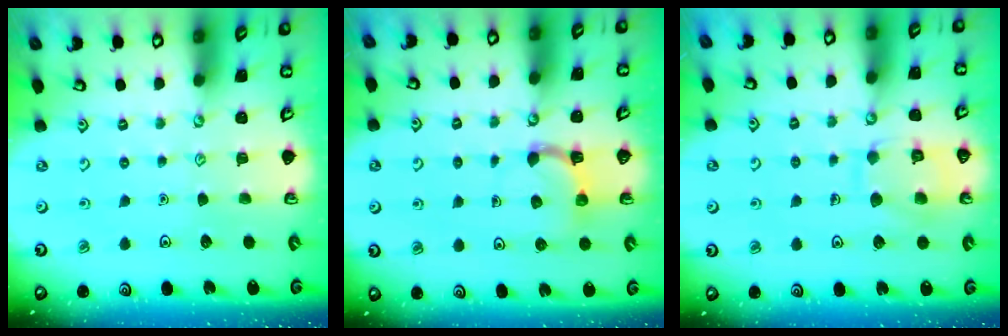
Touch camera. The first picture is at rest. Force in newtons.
{"total": 5.1, "press": 5.0, "slide": 0.9}
{"total": 11.0, "press": 11.0, "slide": 0.9}